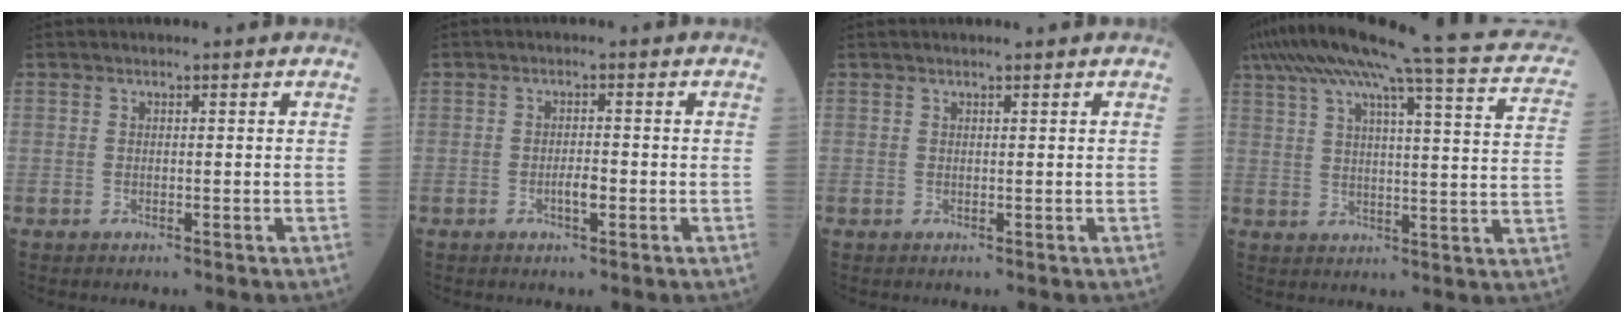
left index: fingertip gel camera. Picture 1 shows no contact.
{"total": 1.8, "force": [-0.8, 0.5, 1.6], "torque": [-0.027, 0.001, -0.015]}
{"total": 1.3, "force": [1.1, -0.1, 0.6], "torque": [-0.006, 0.012, 0.019]}
{"total": 27.7, "force": [21.6, 2.8, 17.1], "torque": [-0.278, 0.016, 0.270]}